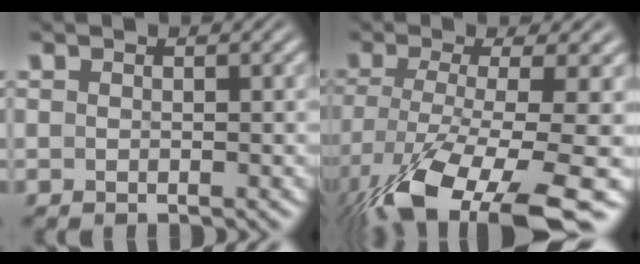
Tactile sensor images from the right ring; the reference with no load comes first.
{"total": 11.0, "force": [-4.7, 4.8, 8.7], "torque": [-0.173, -0.057, -0.037]}